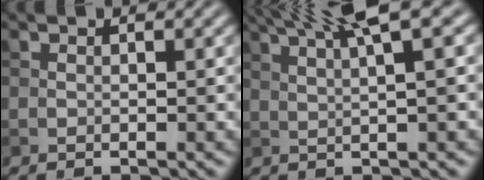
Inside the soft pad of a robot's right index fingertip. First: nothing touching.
{"total": 7.0, "force": [4.1, 1.3, 5.5], "torque": [-0.073, 0.025, 0.053]}